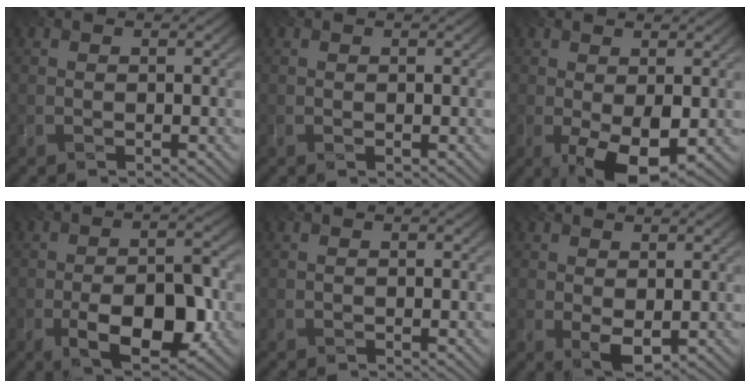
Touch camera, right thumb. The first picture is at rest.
{"total": 0.0}
{"total": 6.4, "force": [-1.7, 2.7, 5.5], "torque": [-0.097, -0.004, -0.022]}
{"total": 10.3, "force": [-4.1, 4.9, 8.1], "torque": [-0.130, -0.007, -0.070]}
{"total": 0.0}
{"total": 3.0, "force": [0.1, 1.6, 2.5], "torque": [-0.052, -0.001, 0.009]}